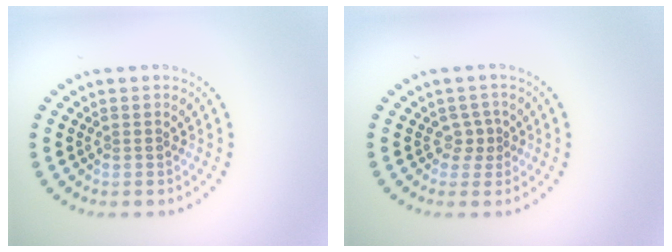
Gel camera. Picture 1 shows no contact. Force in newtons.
{"total": 1.5, "press": 1.0, "slide": 1.1}